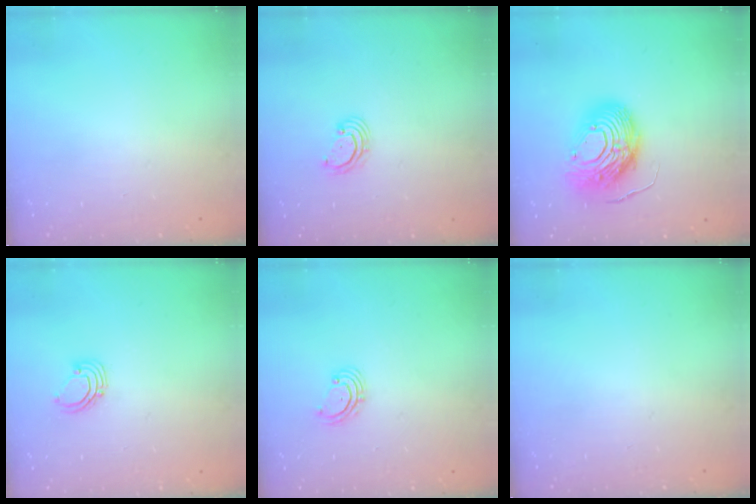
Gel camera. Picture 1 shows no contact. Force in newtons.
{"total": 2.7, "press": 2.6, "slide": 0.6}
{"total": 14.3, "press": 14.3, "slide": 1.4}
{"total": 2.6, "press": 2.6, "slide": 0.2}
{"total": 2.5, "press": 2.4, "slide": 0.4}
{"total": 0.0}